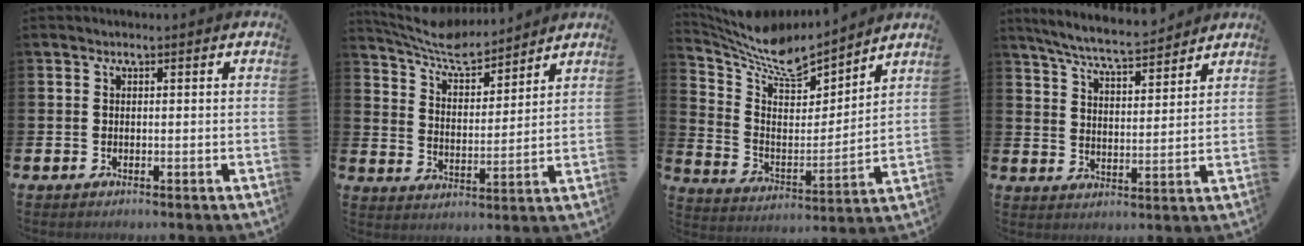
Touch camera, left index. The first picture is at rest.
{"total": 7.5, "force": [7.0, 1.6, 2.1], "torque": [-0.075, -0.038, 0.125]}
{"total": 8.6, "force": [7.9, 2.4, 2.6], "torque": [-0.096, -0.058, 0.139]}
{"total": 7.0, "force": [6.7, 0.5, 2.1], "torque": [-0.069, -0.034, 0.120]}